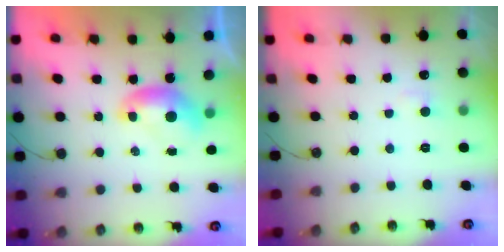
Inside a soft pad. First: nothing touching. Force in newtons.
{"total": 2.0, "press": 1.9, "slide": 0.6}